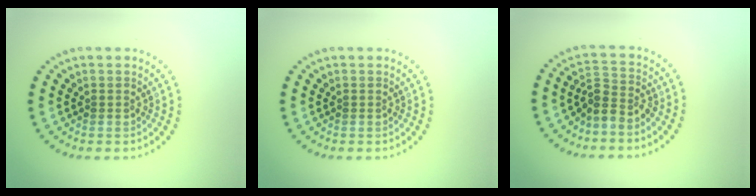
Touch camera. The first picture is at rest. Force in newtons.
{"total": 0.0}
{"total": 2.5, "press": 1.9, "slide": 1.6}